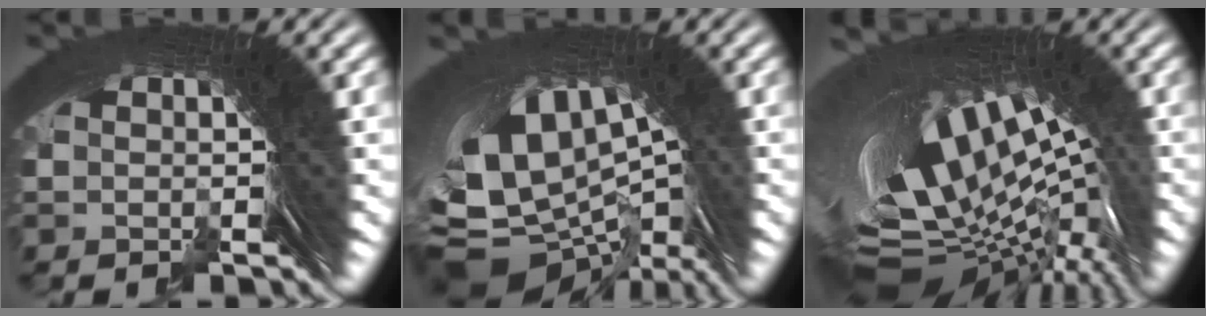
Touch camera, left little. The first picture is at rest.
{"total": 14.4, "force": [-3.2, 9.9, 10.0], "torque": [-0.218, -0.075, -0.018]}
{"total": 19.4, "force": [-1.2, 11.6, 15.4], "torque": [-0.289, -0.051, 0.004]}